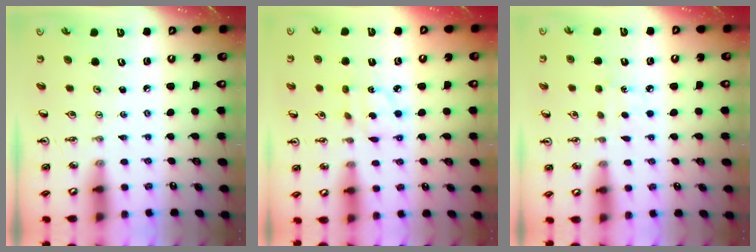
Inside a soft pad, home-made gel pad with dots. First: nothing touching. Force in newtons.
{"total": 4.6, "press": 4.5, "slide": 0.4}
{"total": 4.5, "press": 4.5, "slide": 0.4}